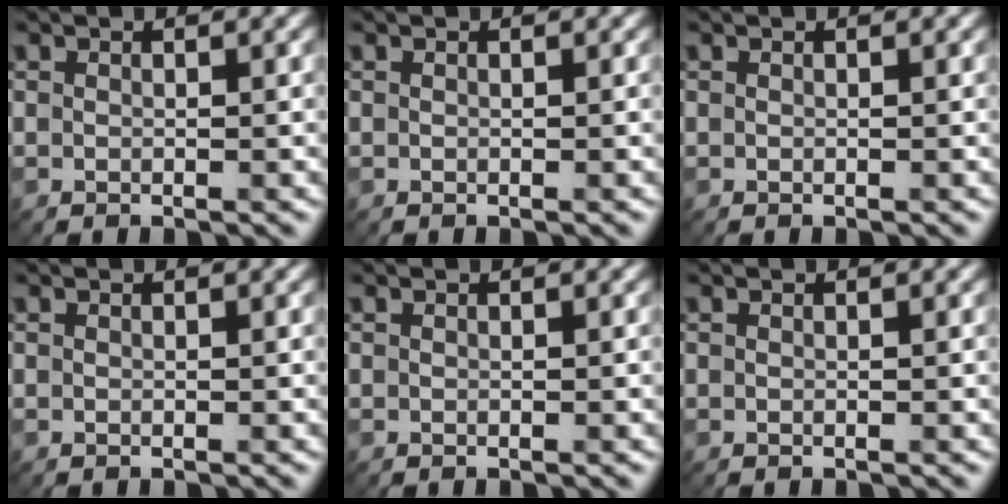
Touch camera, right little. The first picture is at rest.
{"total": 0.0}
{"total": 0.0}
{"total": 0.0}
{"total": 0.0}
{"total": 0.0}